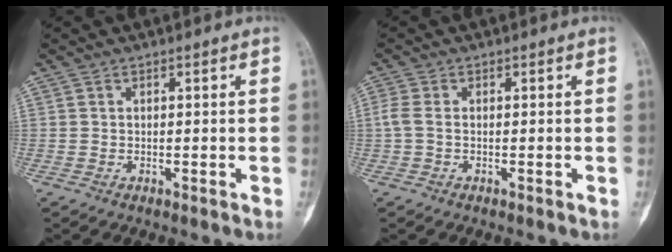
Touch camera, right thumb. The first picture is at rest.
{"total": 2.6, "force": [-0.3, 1.2, 2.3], "torque": [-0.056, -0.001, -0.011]}